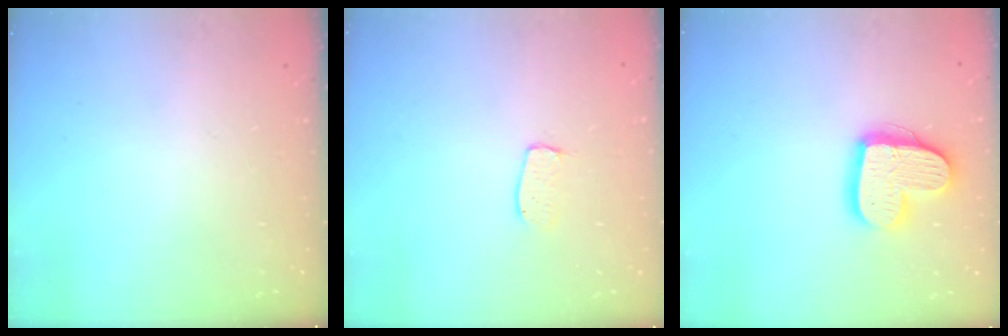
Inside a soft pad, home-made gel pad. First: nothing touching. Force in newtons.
{"total": 4.8, "press": 4.8, "slide": 0.3}
{"total": 16.1, "press": 16.1, "slide": 1.3}